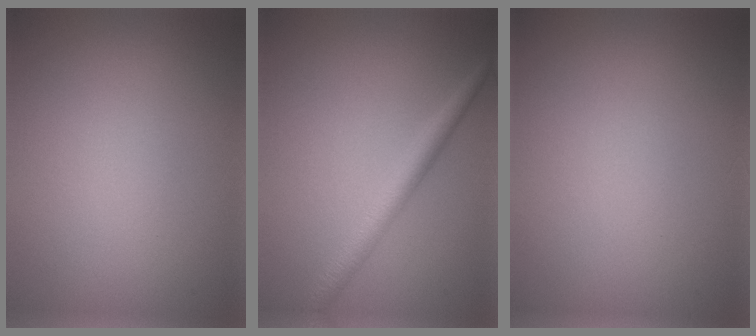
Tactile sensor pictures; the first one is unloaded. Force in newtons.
{"total": 2.9, "press": 2.9, "slide": 0.1}
{"total": 0.0}